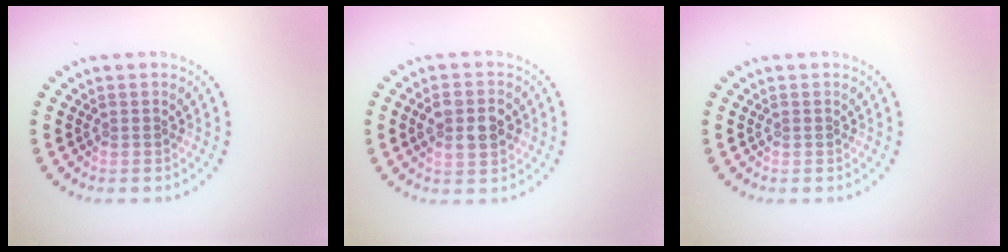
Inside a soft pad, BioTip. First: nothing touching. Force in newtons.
{"total": 3.8, "press": 3.8, "slide": 0.2}
{"total": 0.0}